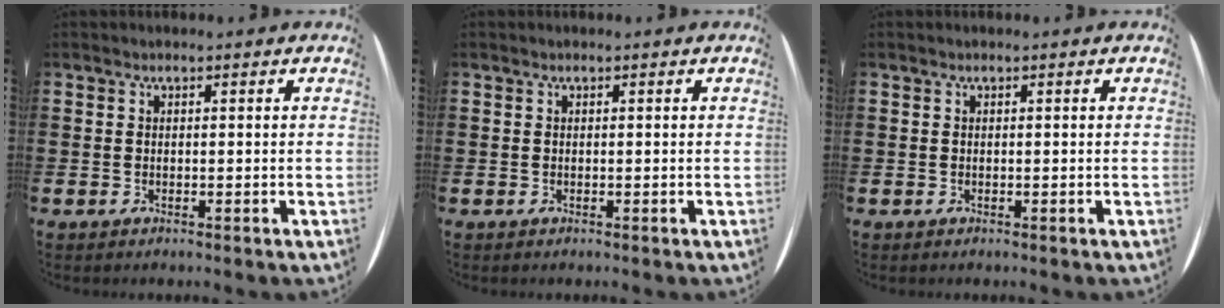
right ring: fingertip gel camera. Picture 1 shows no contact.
{"total": 0.0}
{"total": 0.0}